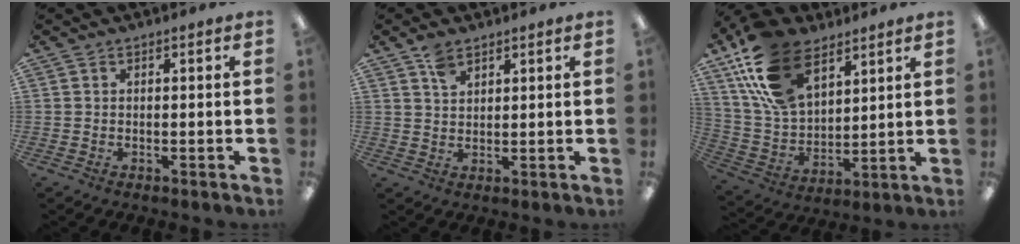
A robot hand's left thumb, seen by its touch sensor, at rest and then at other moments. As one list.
[{"total": 4.0, "force": [2.9, 2.2, 1.8], "torque": [-0.027, -0.008, 0.053]}, {"total": 20.5, "force": [11.6, 12.1, 11.8], "torque": [-0.251, -0.034, 0.218]}]